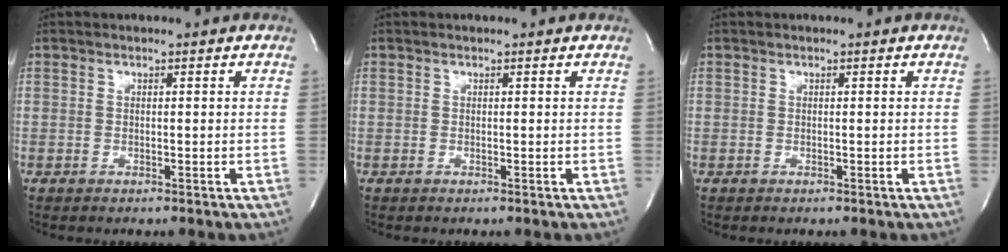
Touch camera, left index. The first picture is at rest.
{"total": 0.0}
{"total": 0.0}